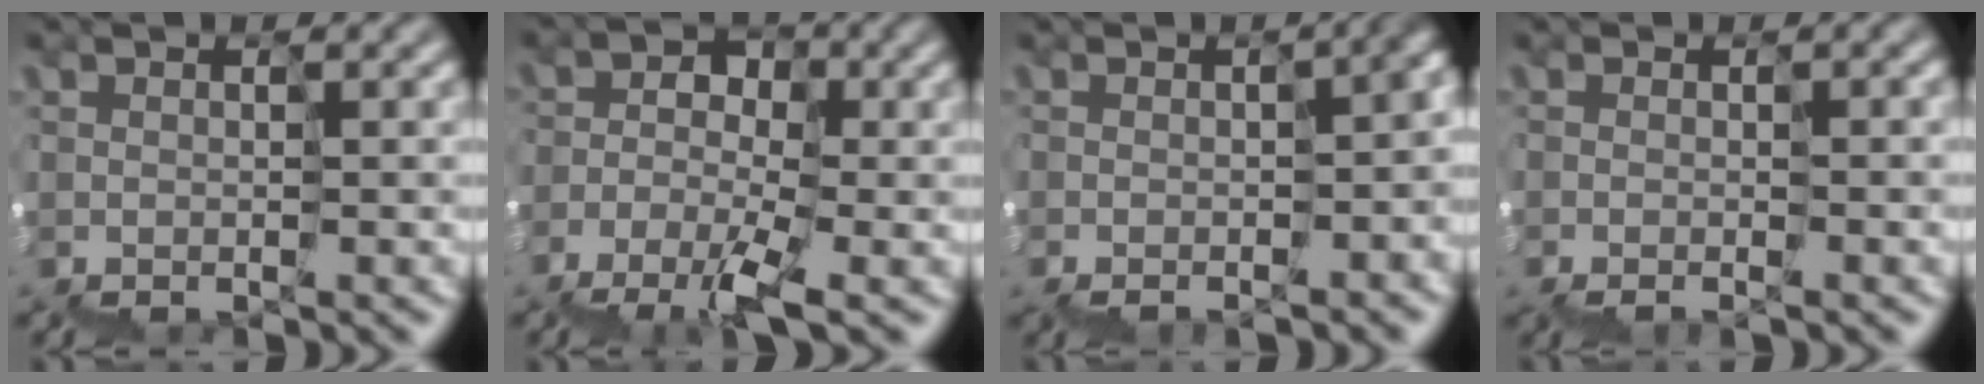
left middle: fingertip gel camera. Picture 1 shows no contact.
{"total": 1.8, "force": [-1.5, 1.0, 0.3], "torque": [-0.015, 0.014, -0.042]}
{"total": 7.4, "force": [-1.8, 3.4, 6.3], "torque": [-0.030, 0.010, -0.020]}
{"total": 0.9, "force": [-0.2, -0.6, -0.6], "torque": [0.019, 0.000, -0.003]}